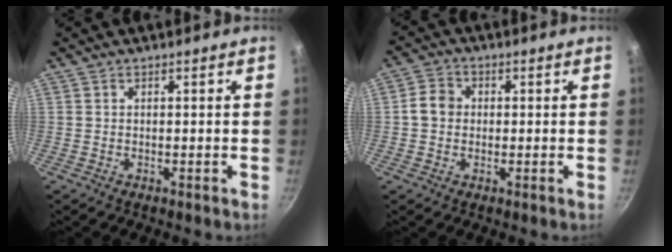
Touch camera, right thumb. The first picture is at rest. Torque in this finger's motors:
{"motor_torque": [0.67, 1.14, 0.49, -0.06, -0.01]}